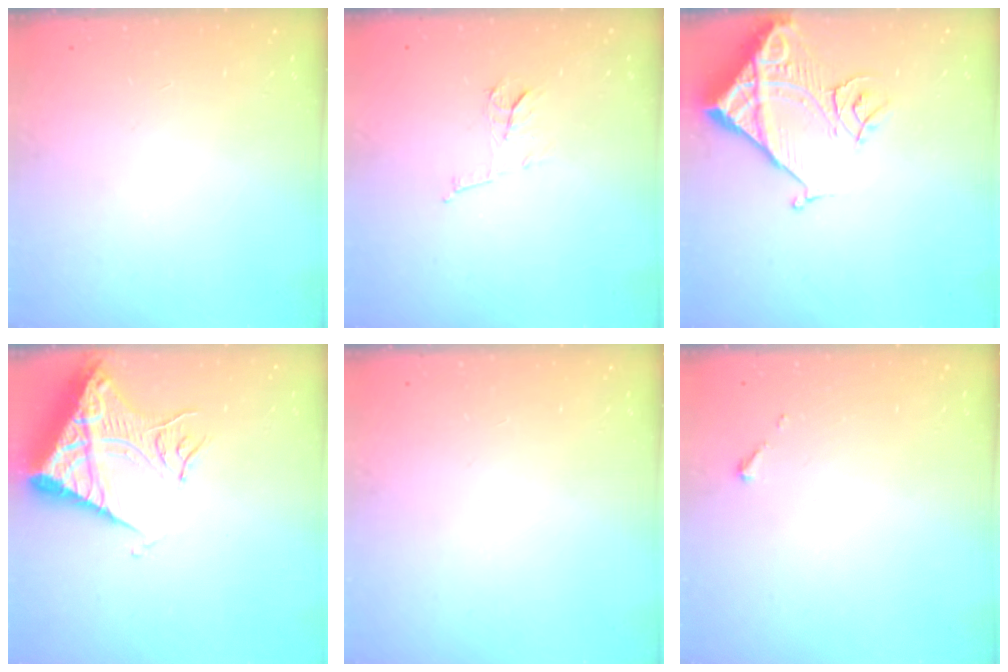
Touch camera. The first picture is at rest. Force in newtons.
{"total": 6.0, "press": 6.0, "slide": 0.5}
{"total": 12.1, "press": 12.0, "slide": 1.6}
{"total": 14.5, "press": 14.4, "slide": 1.8}
{"total": 0.0}
{"total": 2.6, "press": 2.6, "slide": 0.3}